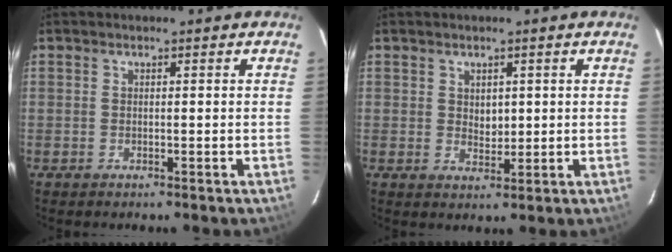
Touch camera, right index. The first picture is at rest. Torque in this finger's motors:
{"motor_torque": [0.35, 0.15, 0.28, 0.02]}